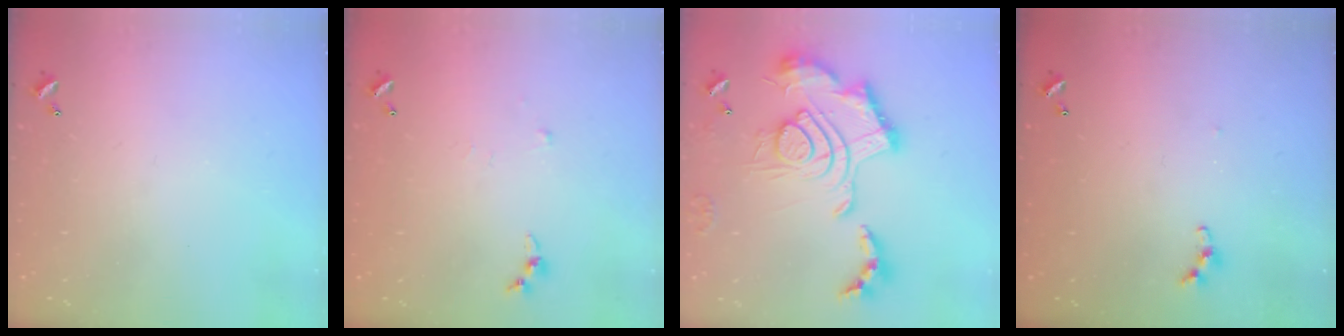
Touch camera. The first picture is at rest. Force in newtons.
{"total": 4.6, "press": 4.5, "slide": 0.6}
{"total": 2.5, "press": 1.9, "slide": 1.7}
{"total": 4.4, "press": 4.4, "slide": 0.5}